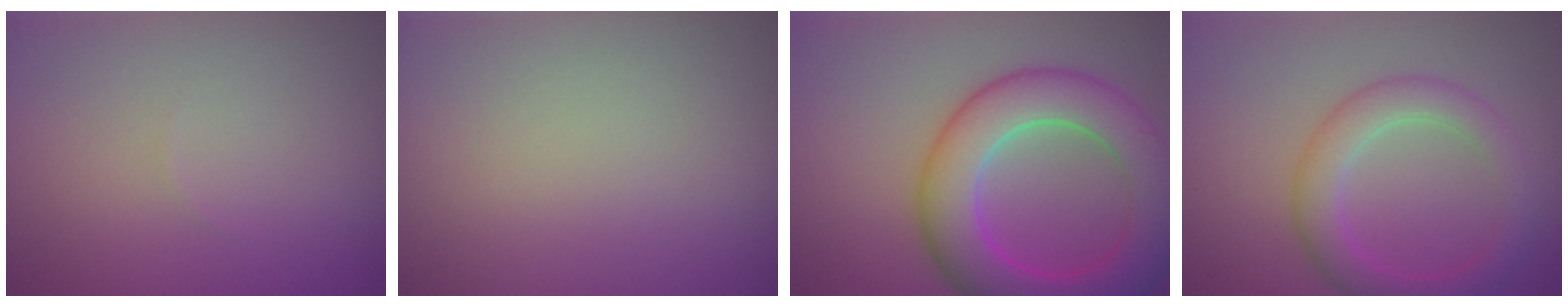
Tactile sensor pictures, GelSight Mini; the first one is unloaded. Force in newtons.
{"total": 0.0}
{"total": 8.6, "press": 8.6, "slide": 0.2}
{"total": 3.8, "press": 3.8, "slide": 0.1}